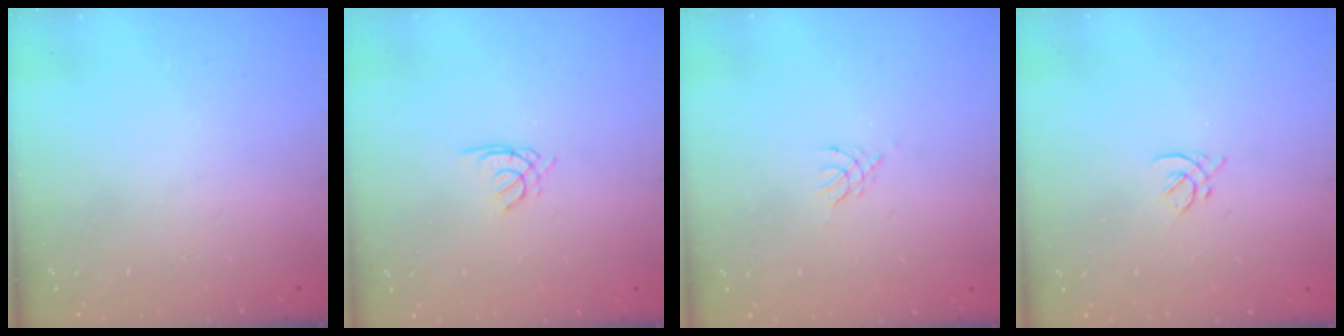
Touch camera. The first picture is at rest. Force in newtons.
{"total": 1.5, "press": 1.4, "slide": 0.4}
{"total": 2.8, "press": 2.7, "slide": 0.6}
{"total": 2.0, "press": 1.9, "slide": 0.7}